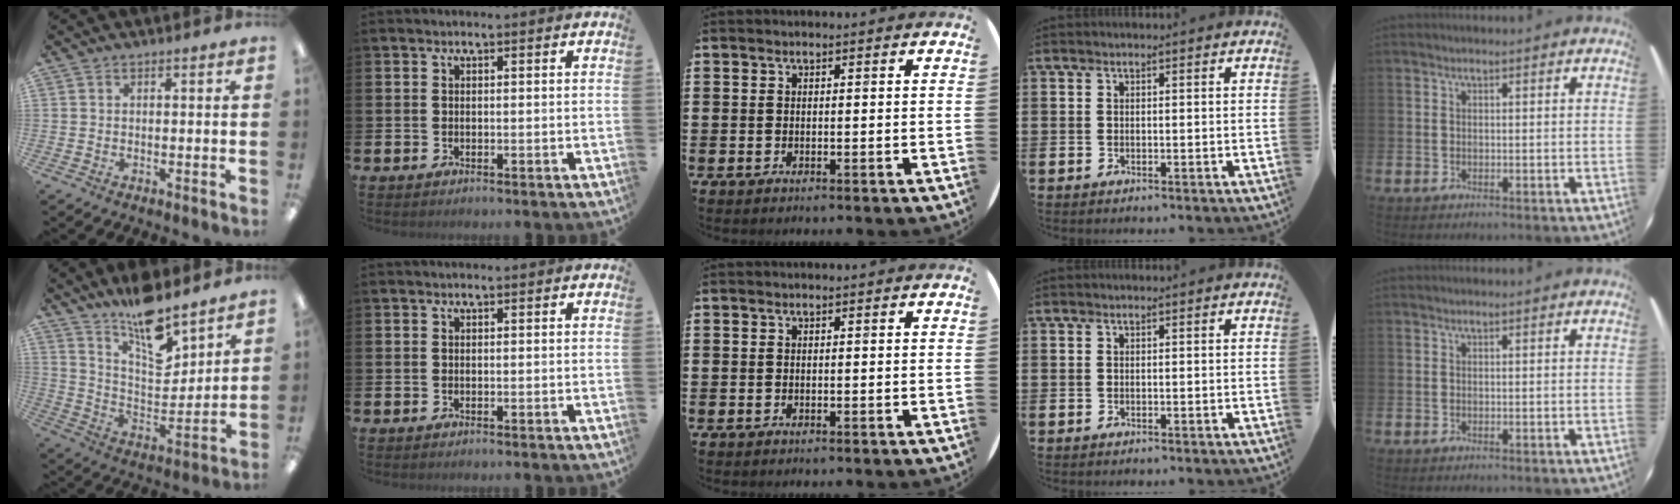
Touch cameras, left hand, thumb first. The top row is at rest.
{"thumb": {"total": 14.0, "force": [11.4, 4.6, 6.7], "torque": [-0.111, -0.082, 0.201]}}